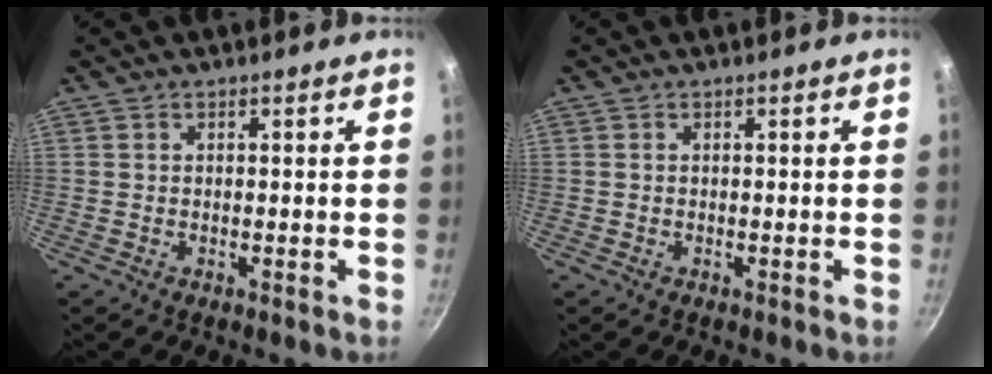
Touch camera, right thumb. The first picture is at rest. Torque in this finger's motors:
{"motor_torque": [0.23, 0.00, 0.02, 0.44, 0.02]}